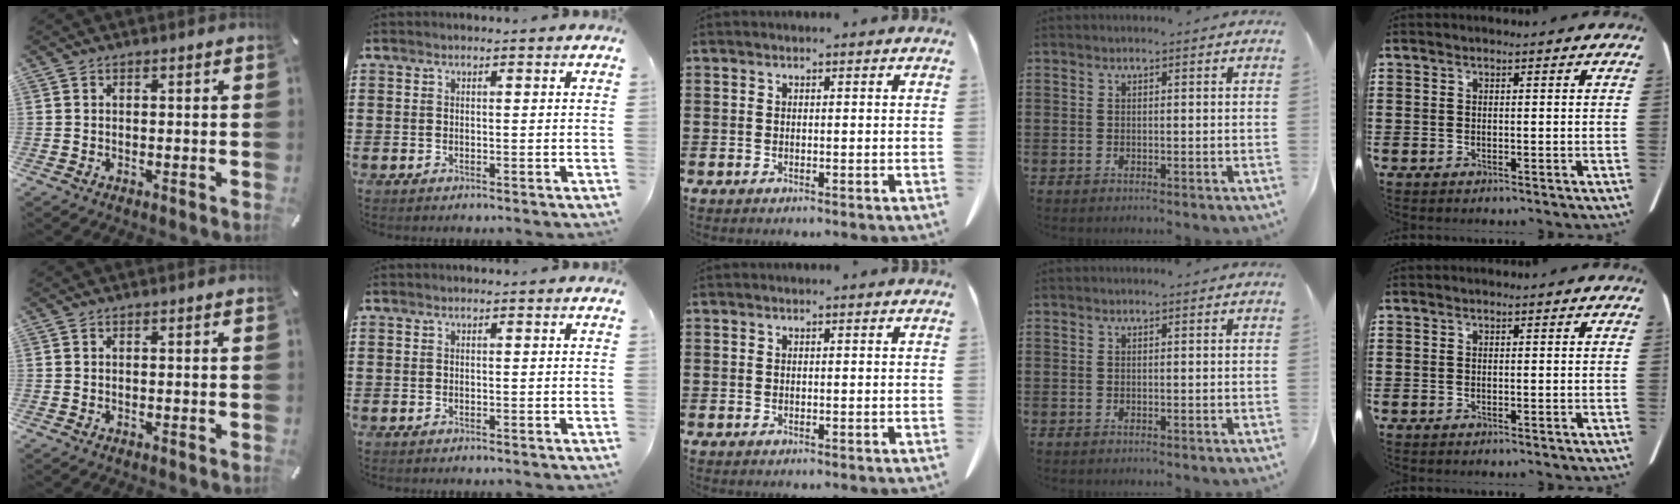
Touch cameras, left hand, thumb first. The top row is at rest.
{}